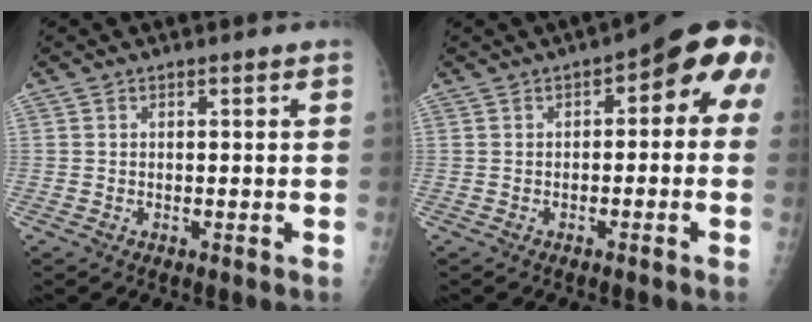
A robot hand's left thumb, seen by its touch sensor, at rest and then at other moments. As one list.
[{"total": 9.3, "force": [1.2, 4.5, 8.1], "torque": [-0.065, 0.034, 0.001]}]